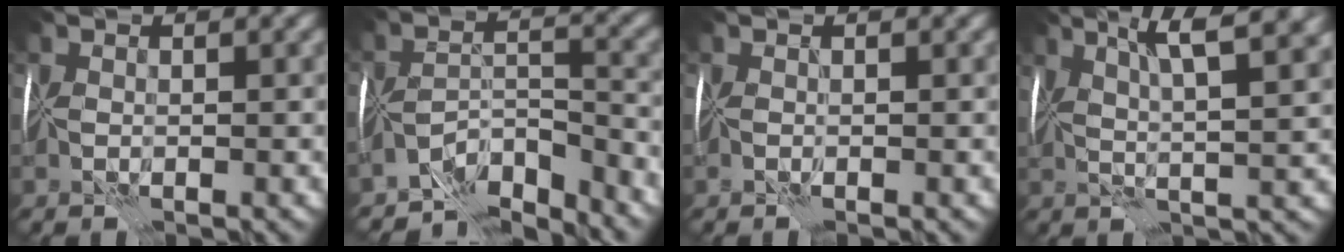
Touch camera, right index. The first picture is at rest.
{"total": 6.8, "force": [-6.7, -0.1, 1.1], "torque": [0.004, -0.015, -0.117]}
{"total": 1.4, "force": [-0.2, -1.2, -0.6], "torque": [0.018, -0.001, -0.004]}
{"total": 6.1, "force": [3.3, 0.3, 5.1], "torque": [-0.072, 0.010, 0.048]}